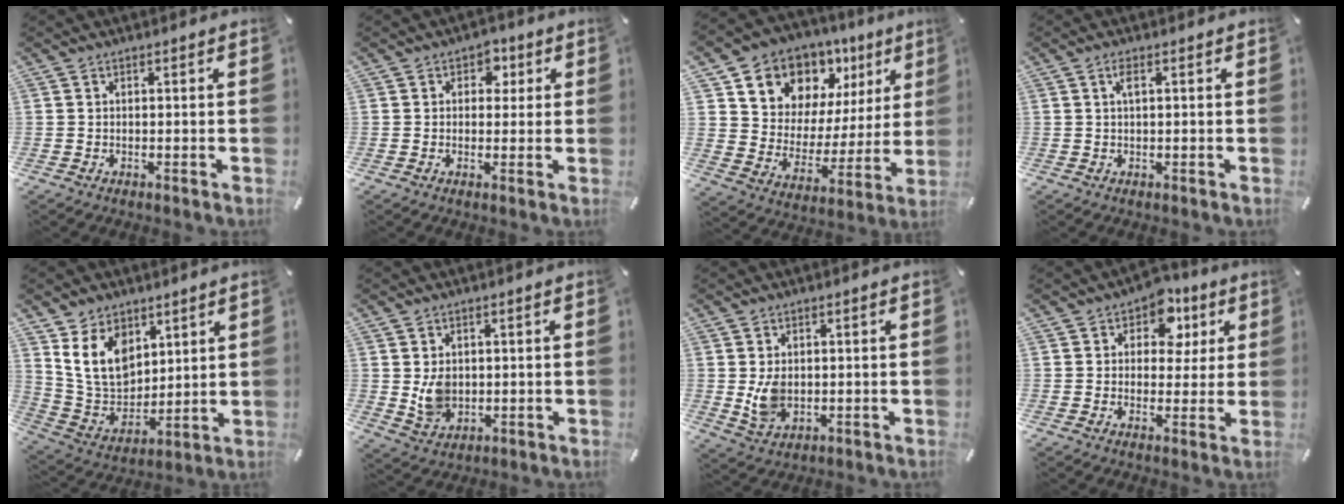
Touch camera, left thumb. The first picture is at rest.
{"total": 3.9, "force": [0.9, 3.3, 1.9], "torque": [-0.010, -0.001, 0.007]}
{"total": 11.8, "force": [8.7, 7.8, 1.5], "torque": [-0.037, -0.087, 0.156]}
{"total": 1.9, "force": [0.6, 0.4, 1.7], "torque": [-0.035, 0.004, 0.008]}
{"total": 13.3, "force": [6.0, 10.1, 6.2], "torque": [-0.142, -0.032, 0.120]}
{"total": 5.9, "force": [0.9, 5.1, 2.8], "torque": [-0.054, -0.008, 0.012]}
{"total": 6.0, "force": [0.4, 4.5, 3.9], "torque": [-0.076, -0.013, 0.002]}
{"total": 8.9, "force": [3.3, 6.8, 4.7], "torque": [-0.055, -0.010, 0.053]}